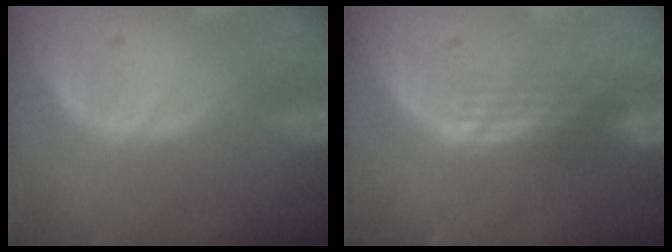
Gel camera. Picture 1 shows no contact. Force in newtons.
{"total": 3.0, "press": 2.5, "slide": 1.7}